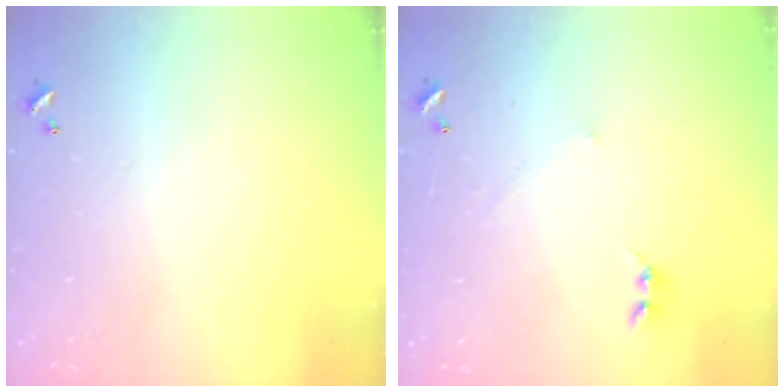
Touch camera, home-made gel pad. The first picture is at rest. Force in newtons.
{"total": 1.8, "press": 1.8, "slide": 0.5}